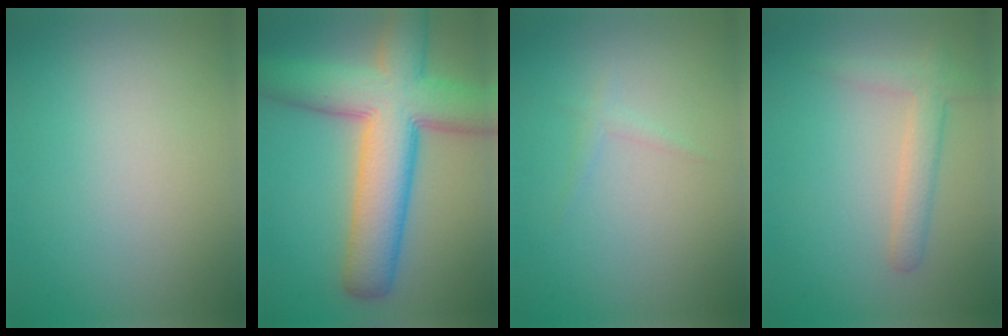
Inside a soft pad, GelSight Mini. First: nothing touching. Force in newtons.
{"total": 11.8, "press": 11.8, "slide": 0.4}
{"total": 0.8, "press": 0.8, "slide": 0.1}
{"total": 2.6, "press": 2.6, "slide": 0.2}